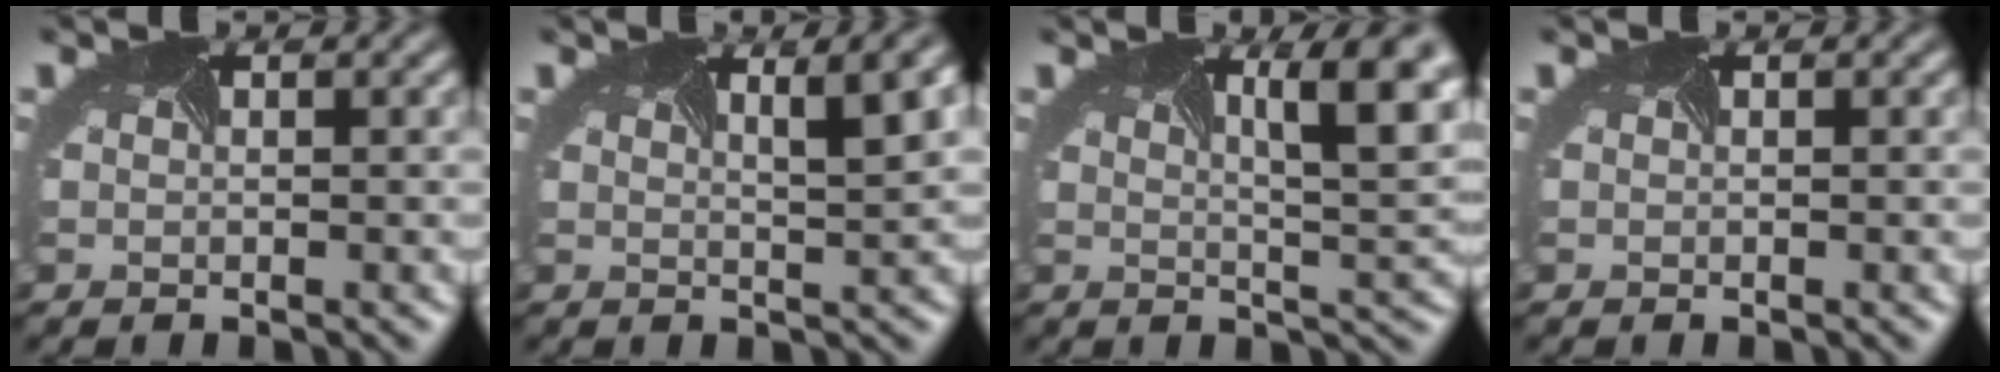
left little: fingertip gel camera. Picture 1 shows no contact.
{"total": 4.9, "force": [1.7, 1.6, 4.2], "torque": [-0.026, 0.016, 0.020]}
{"total": 8.8, "force": [3.2, 2.6, 7.7], "torque": [-0.081, 0.018, 0.038]}
{"total": 0.0}